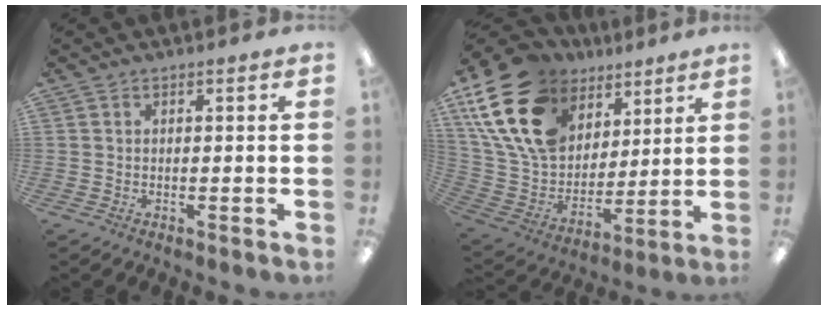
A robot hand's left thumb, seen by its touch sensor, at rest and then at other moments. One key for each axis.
{"total": 23.0, "fx": 11.2, "fy": 15.7, "fz": 12.5, "tx": -0.263, "ty": -0.038, "tz": 0.210}